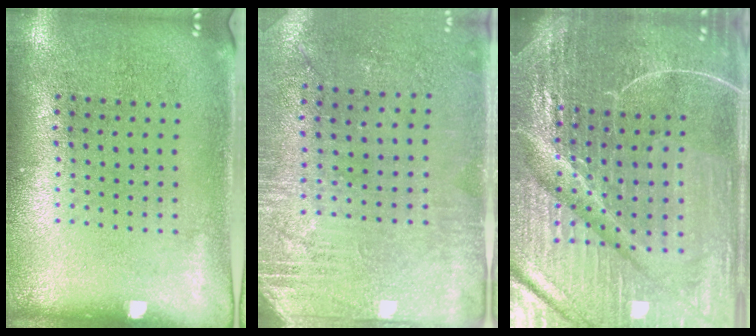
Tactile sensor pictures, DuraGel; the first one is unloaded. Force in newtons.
{"total": 2.8, "press": 2.5, "slide": 1.2}
{"total": 6.8, "press": 6.0, "slide": 3.2}